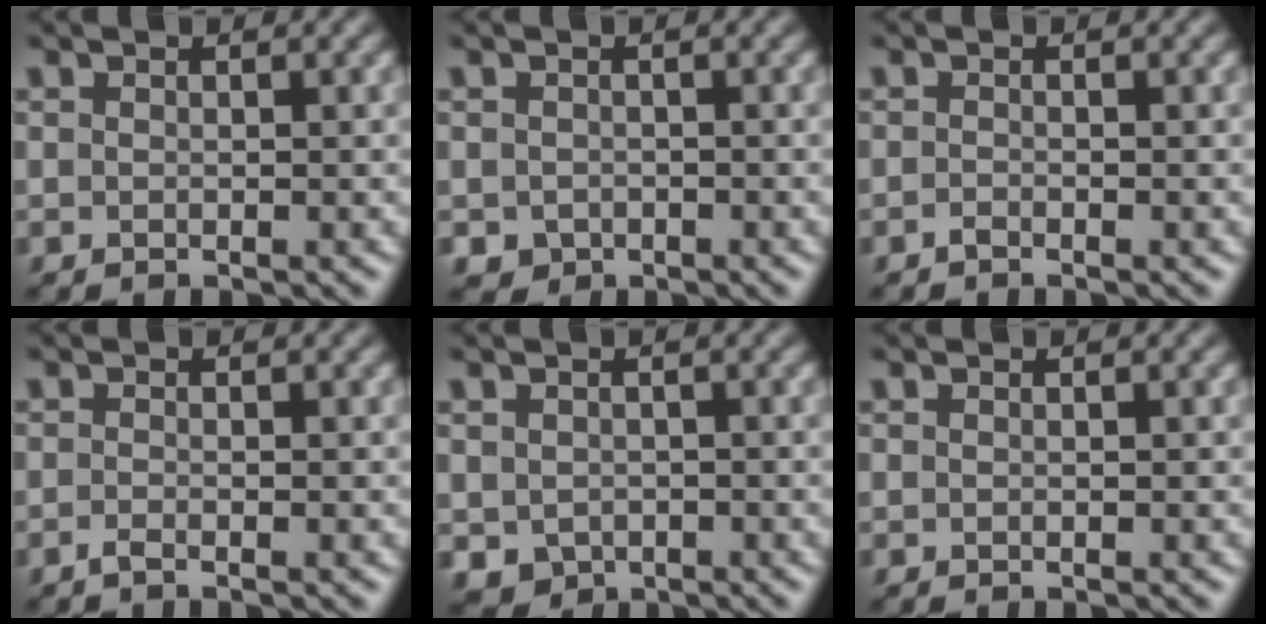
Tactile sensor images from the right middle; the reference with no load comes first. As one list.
[{"total": 1.4, "force": [-0.6, 1.2, 0.3], "torque": [0.000, -0.006, -0.011]}, {"total": 0.5, "force": [-0.4, 0.1, 0.3], "torque": [-0.004, 0.000, -0.010]}, {"total": 0.9, "force": [-0.6, 0.2, 0.6], "torque": [-0.014, -0.003, -0.014]}, {"total": 2.2, "force": [-0.7, 1.9, 0.8], "torque": [-0.019, -0.010, -0.009]}, {"total": 0.0}]